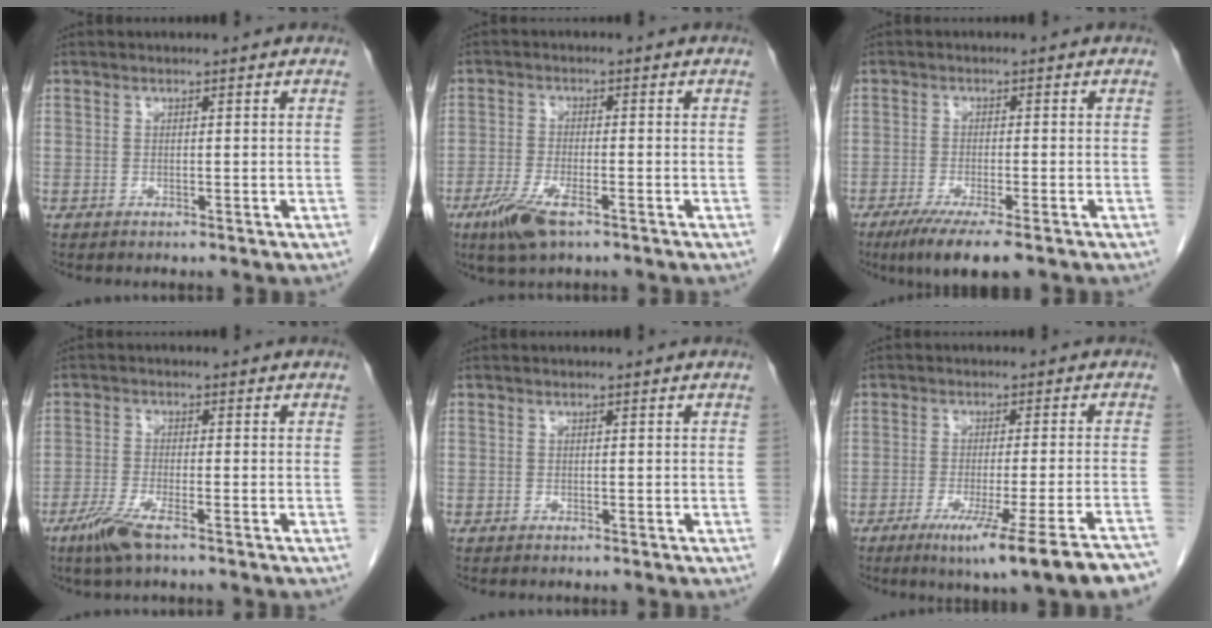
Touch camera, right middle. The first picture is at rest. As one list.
[{"total": 6.3, "force": [-3.8, 1.5, 4.8], "torque": [-0.103, -0.013, -0.067]}, {"total": 7.3, "force": [-5.0, 0.5, 5.4], "torque": [-0.084, -0.019, -0.077]}, {"total": 5.0, "force": [-3.3, 0.6, 3.7], "torque": [-0.084, -0.011, -0.065]}, {"total": 0.0}, {"total": 17.0, "force": [-12.6, -1.2, 11.3], "torque": [-0.096, -0.032, -0.178]}]